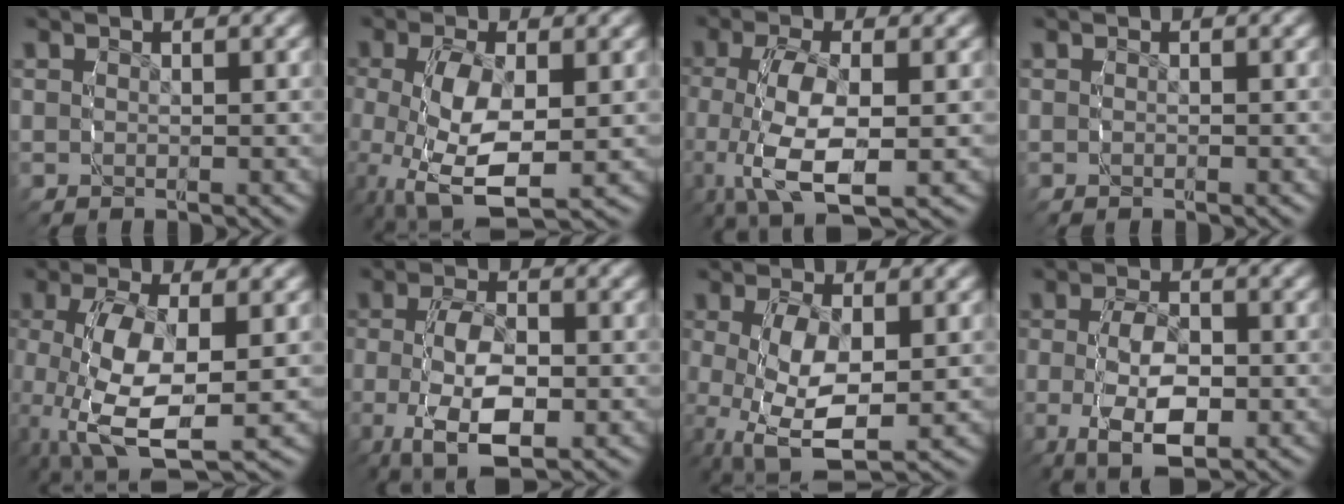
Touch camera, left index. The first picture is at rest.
{"total": 7.2, "force": [-2.1, 4.3, 5.4], "torque": [-0.141, -0.029, -0.024]}
{"total": 7.4, "force": [-2.4, 4.3, 5.6], "torque": [-0.154, -0.038, -0.024]}
{"total": 0.0}
{"total": 7.5, "force": [-1.6, 4.2, 6.0], "torque": [-0.159, -0.036, -0.009]}
{"total": 8.2, "force": [-3.2, 5.0, 5.7], "torque": [-0.140, -0.033, -0.042]}
{"total": 7.7, "force": [-2.6, 5.0, 5.2], "torque": [-0.135, -0.039, -0.031]}
{"total": 7.4, "force": [-2.6, 4.5, 5.2], "torque": [-0.120, -0.026, -0.036]}